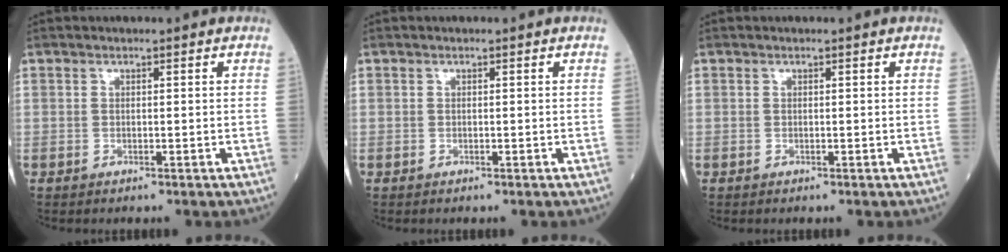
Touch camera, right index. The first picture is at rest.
{"total": 0.0}
{"total": 0.0}